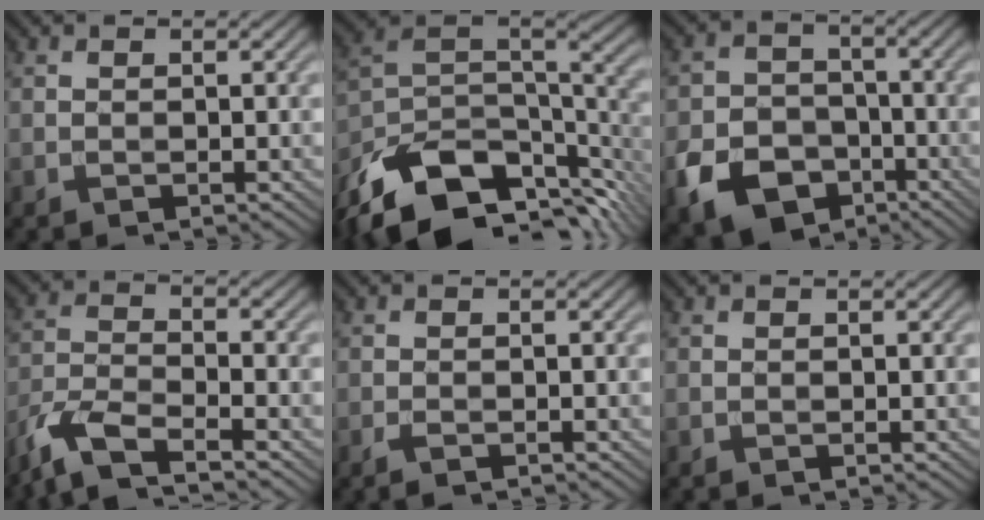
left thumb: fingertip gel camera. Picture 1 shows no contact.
{"total": 15.5, "force": [-9.6, 7.6, 9.5], "torque": [-0.220, -0.019, -0.154]}
{"total": 9.3, "force": [-4.9, 6.6, 4.3], "torque": [-0.094, -0.020, -0.097]}
{"total": 7.4, "force": [-5.6, 1.9, 4.5], "torque": [-0.100, -0.009, -0.124]}
{"total": 1.1, "force": [-0.8, 0.3, 0.7], "torque": [-0.016, -0.003, -0.016]}
{"total": 0.0}